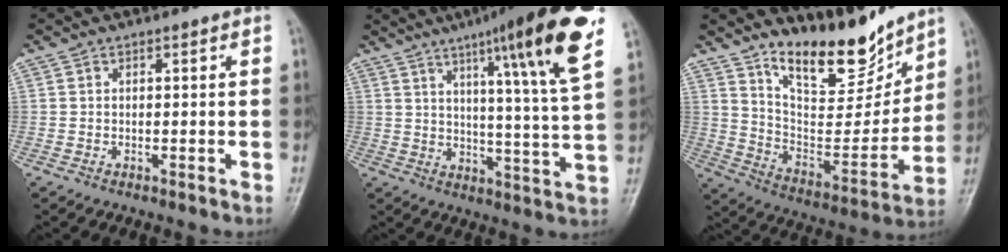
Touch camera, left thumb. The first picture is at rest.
{"total": 20.2, "force": [10.5, 1.4, 17.2], "torque": [-0.233, -0.039, 0.147]}
{"total": 15.3, "force": [12.7, 4.8, 7.1], "torque": [-0.074, -0.096, 0.228]}